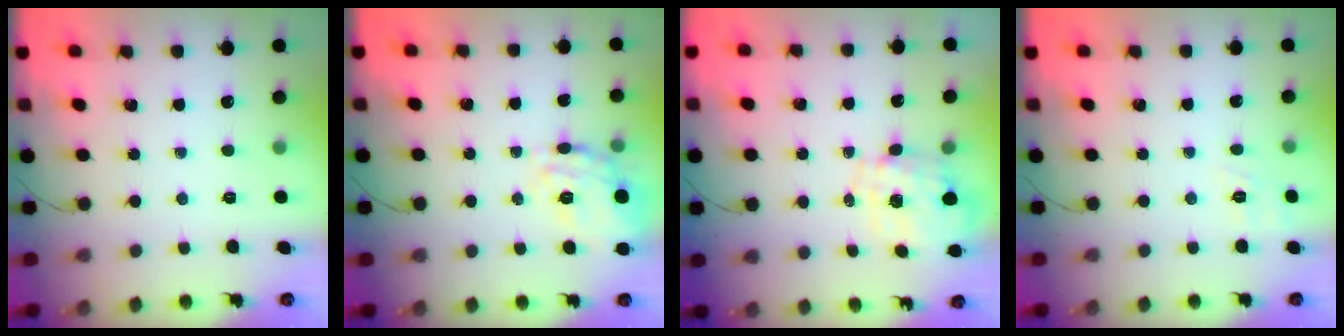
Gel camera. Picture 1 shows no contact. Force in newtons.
{"total": 17.9, "press": 17.9, "slide": 0.4}
{"total": 1.3, "press": 1.2, "slide": 0.4}
{"total": 8.0, "press": 7.8, "slide": 1.9}